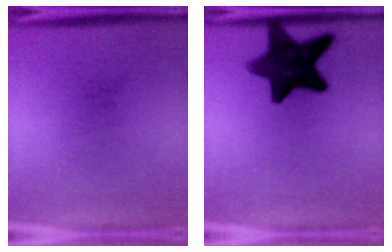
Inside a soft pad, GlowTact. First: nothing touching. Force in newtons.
{"total": 13.4}